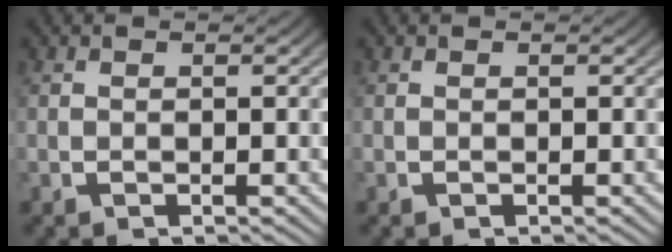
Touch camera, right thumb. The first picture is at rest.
{"total": 0.0}